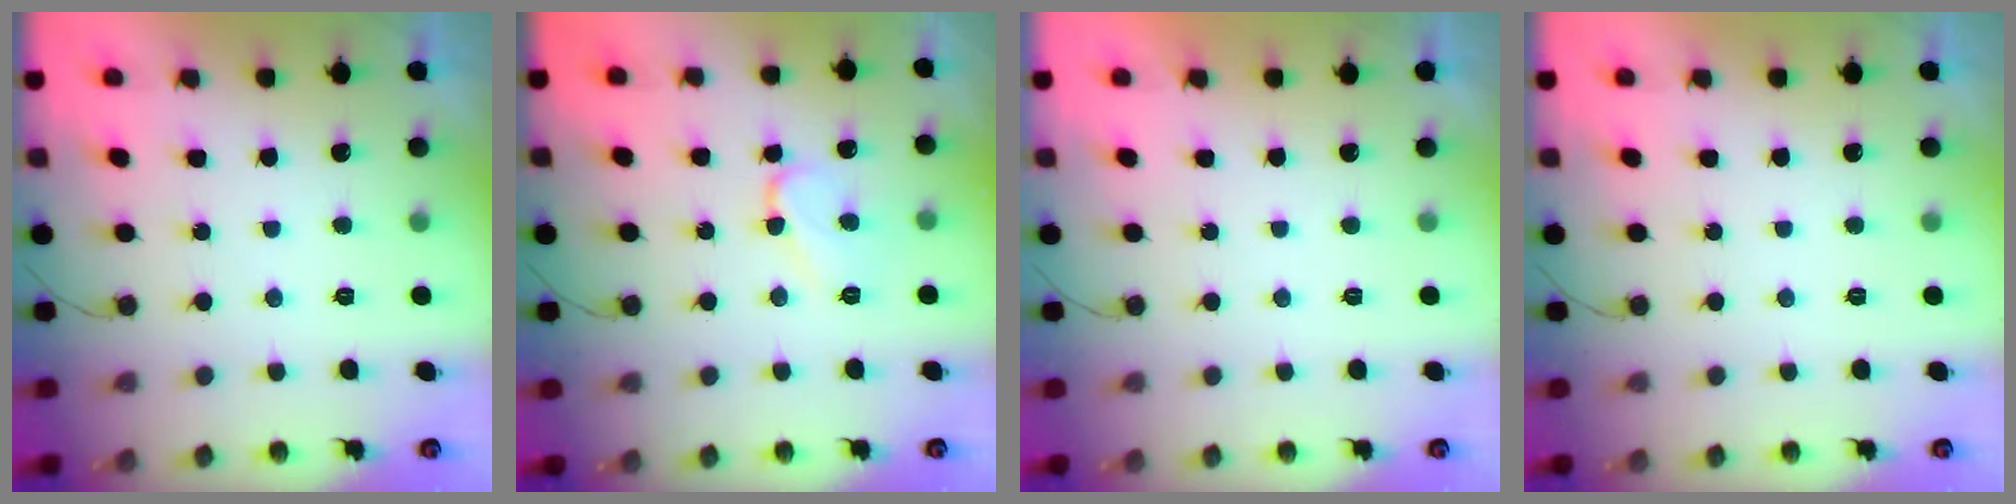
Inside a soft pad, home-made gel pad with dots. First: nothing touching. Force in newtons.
{"total": 8.0, "press": 7.9, "slide": 1.0}
{"total": 1.7, "press": 1.7, "slide": 0.0}
{"total": 0.0}